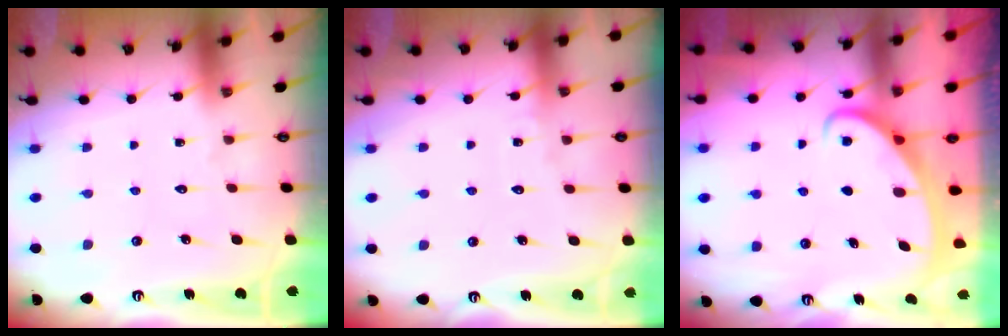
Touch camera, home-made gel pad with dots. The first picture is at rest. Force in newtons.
{"total": 3.2, "press": 3.2, "slide": 0.4}
{"total": 2.4, "press": 2.3, "slide": 0.5}